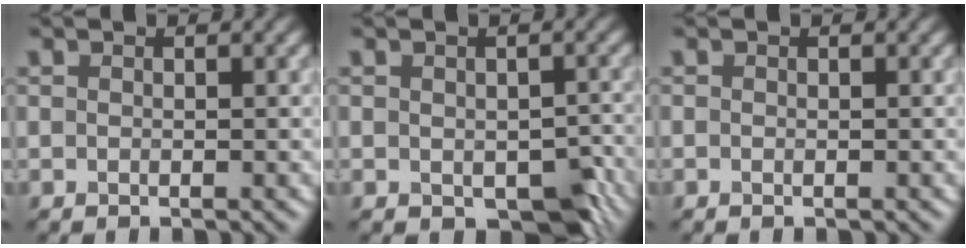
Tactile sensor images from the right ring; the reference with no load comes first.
{"total": 4.2, "force": [-1.3, 2.5, 3.1], "torque": [-0.044, -0.014, -0.009]}
{"total": 0.0}